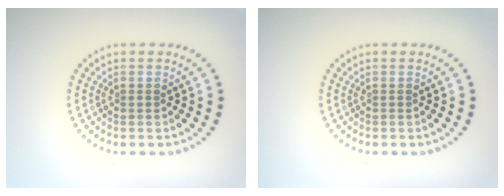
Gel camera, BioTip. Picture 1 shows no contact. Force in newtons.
{"total": 0.0}